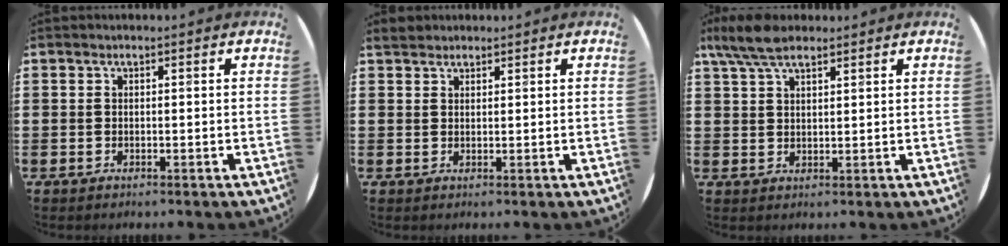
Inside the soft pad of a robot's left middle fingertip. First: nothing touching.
{"total": 1.7, "force": [1.6, 0.6, 0.1], "torque": [0.003, 0.002, 0.030]}
{"total": 5.8, "force": [4.4, 2.0, 3.2], "torque": [-0.065, -0.002, 0.079]}